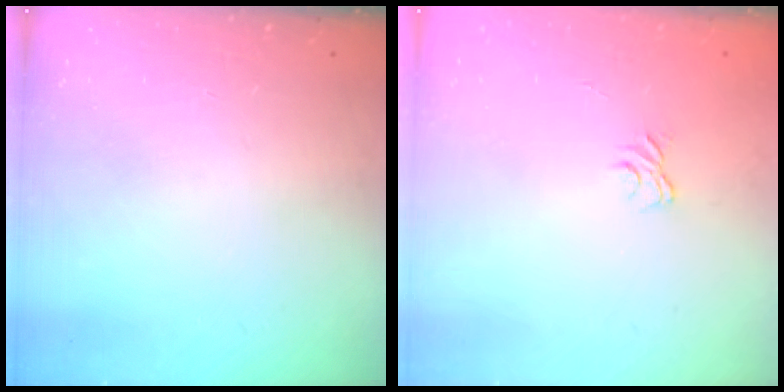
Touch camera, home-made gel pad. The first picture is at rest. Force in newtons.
{"total": 3.3, "press": 3.0, "slide": 1.3}